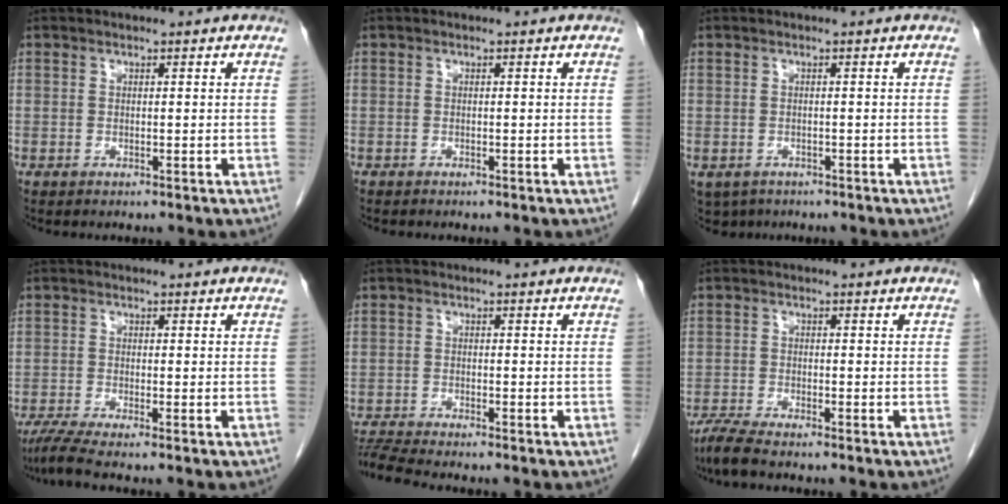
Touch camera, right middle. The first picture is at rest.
{"total": 0.6, "force": [-0.6, 0.2, 0.2], "torque": [-0.008, 0.000, -0.009]}
{"total": 4.8, "force": [-3.2, 3.4, 1.2], "torque": [-0.018, 0.000, -0.043]}
{"total": 3.5, "force": [-2.7, -0.4, 2.2], "torque": [-0.049, -0.012, -0.055]}
{"total": 4.7, "force": [-4.5, -1.0, 1.2], "torque": [-0.027, -0.018, -0.081]}
{"total": 3.6, "force": [-3.1, 0.0, 1.8], "torque": [-0.042, -0.012, -0.062]}